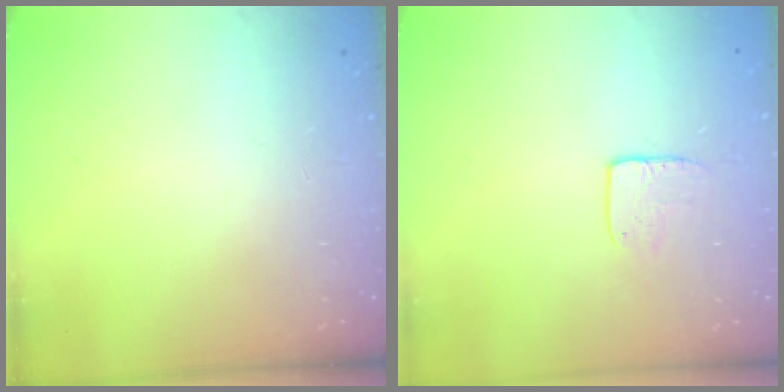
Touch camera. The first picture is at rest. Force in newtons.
{"total": 6.7, "press": 6.7, "slide": 0.5}